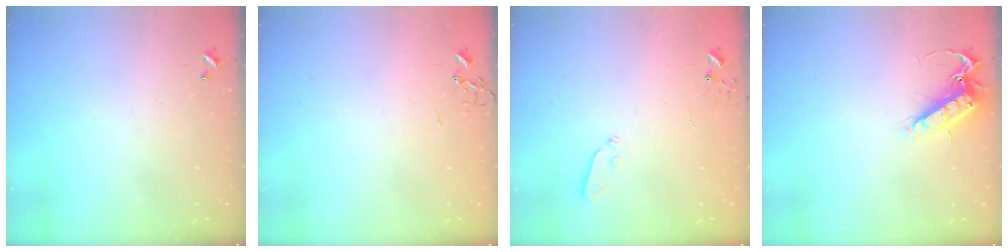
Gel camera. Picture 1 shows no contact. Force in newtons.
{"total": 0.0}
{"total": 3.7, "press": 3.6, "slide": 0.8}
{"total": 14.1, "press": 13.9, "slide": 1.9}